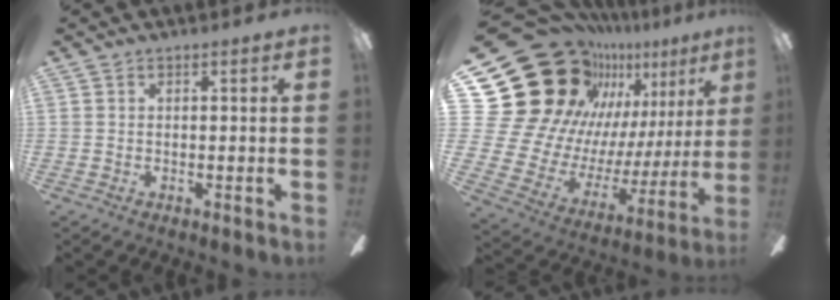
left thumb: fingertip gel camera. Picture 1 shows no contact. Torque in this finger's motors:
{"motor_torque": [2.10, 2.91, 1.14, -1.62, 0.03]}